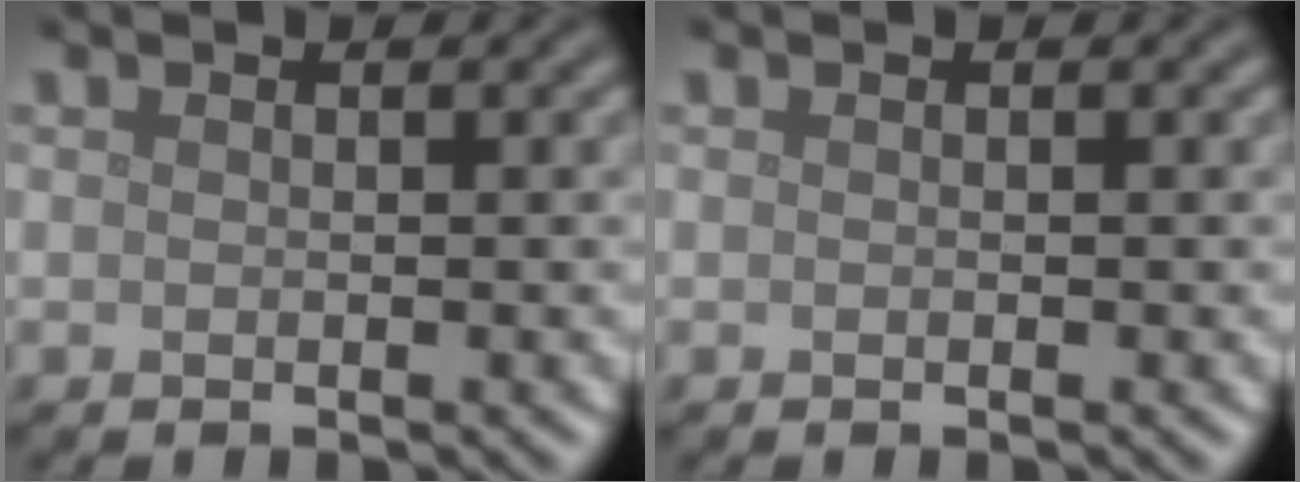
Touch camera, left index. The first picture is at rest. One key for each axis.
{"total": 0.0}